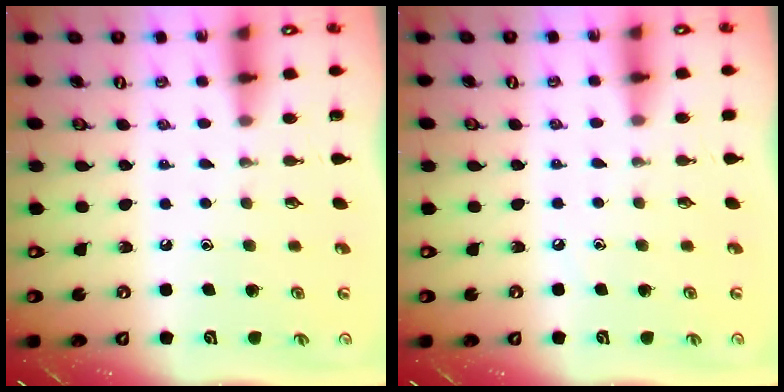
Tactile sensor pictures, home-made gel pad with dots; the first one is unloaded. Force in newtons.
{"total": 1.5, "press": 1.5, "slide": 0.2}